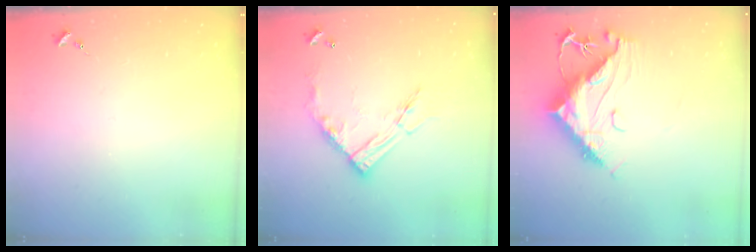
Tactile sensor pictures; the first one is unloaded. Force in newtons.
{"total": 15.2, "press": 15.1, "slide": 1.7}
{"total": 14.6, "press": 14.5, "slide": 1.5}